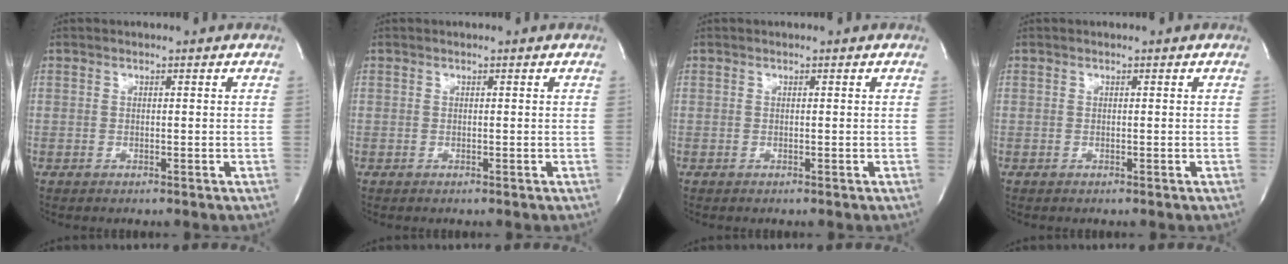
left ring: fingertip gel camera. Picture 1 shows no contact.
{"total": 0.0}
{"total": 0.0}
{"total": 0.0}